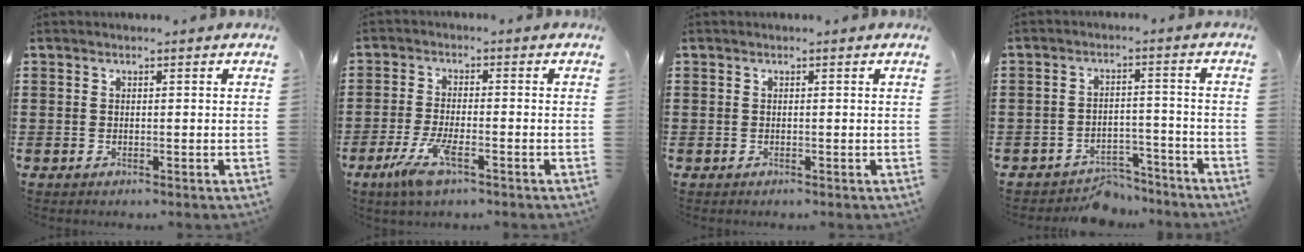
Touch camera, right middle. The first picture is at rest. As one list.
[{"total": 6.1, "force": [-2.9, 1.6, 5.1], "torque": [-0.115, -0.013, -0.056]}, {"total": 0.0}, {"total": 4.8, "force": [-4.6, 1.1, 0.2], "torque": [-0.004, 0.012, -0.097]}]